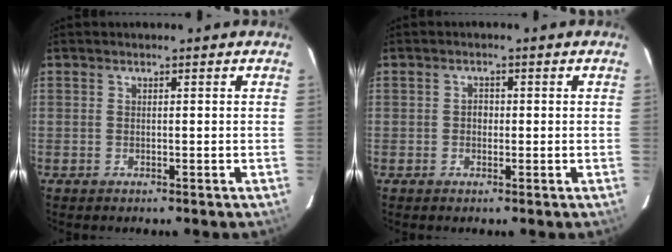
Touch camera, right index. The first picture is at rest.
{"total": 1.4, "force": [-0.2, 1.2, 0.5], "torque": [-0.008, 0.005, -0.005]}